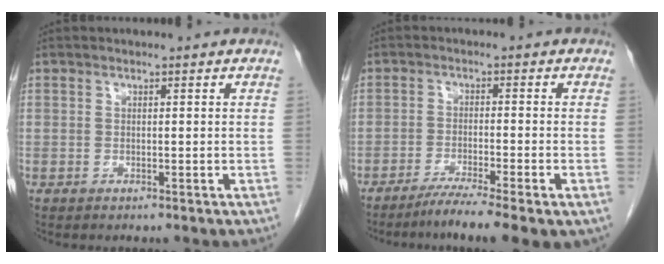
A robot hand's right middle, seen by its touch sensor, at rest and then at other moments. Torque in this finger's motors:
{"motor_torque": [1.25, -0.89, 0.24, 0.08]}